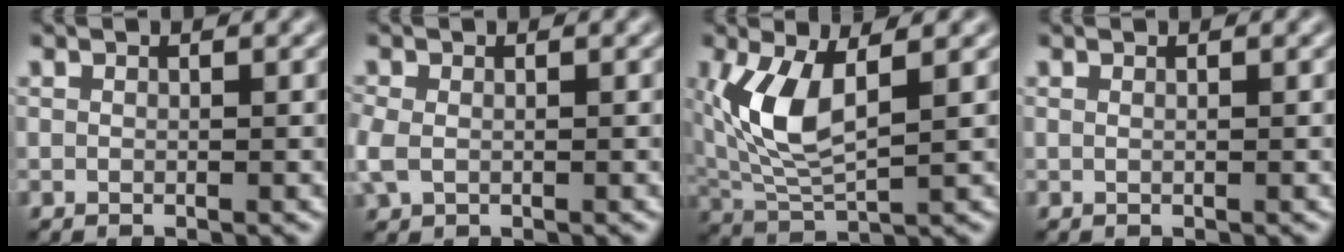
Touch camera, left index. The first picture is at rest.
{"total": 2.2, "force": [-0.3, 1.6, 1.5], "torque": [-0.044, 0.003, -0.008]}
{"total": 6.8, "force": [1.3, 3.0, 5.9], "torque": [-0.137, -0.008, 0.030]}
{"total": 0.0}